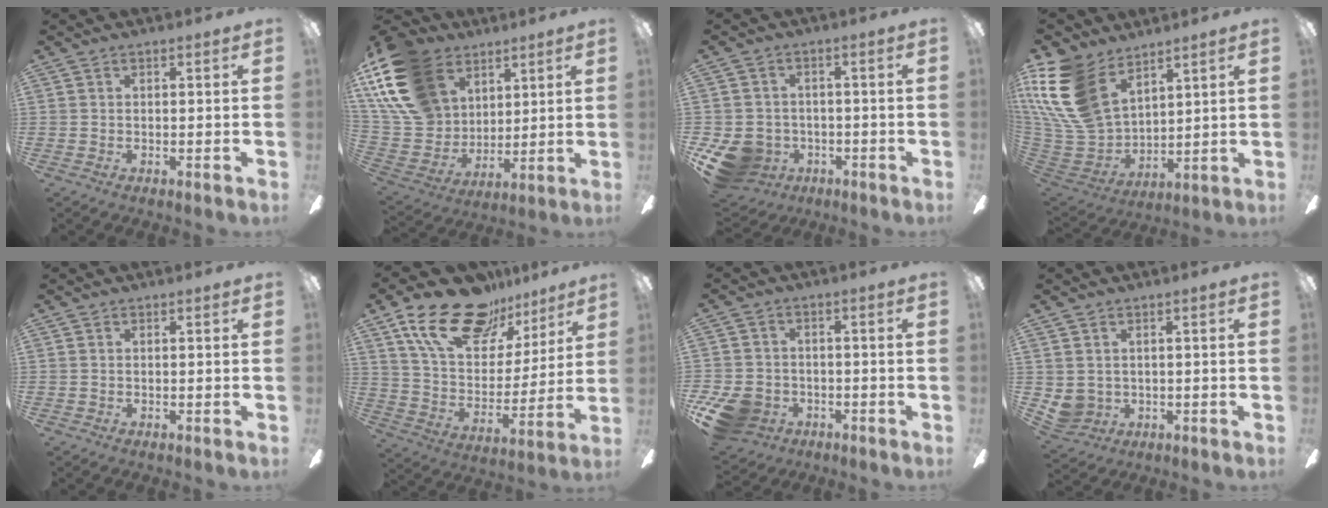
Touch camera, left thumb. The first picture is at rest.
{"total": 20.9, "force": [10.8, 14.7, 10.2], "torque": [-0.236, -0.038, 0.205]}
{"total": 9.0, "force": [-3.9, 7.6, 2.9], "torque": [-0.085, 0.019, -0.068]}
{"total": 21.1, "force": [10.8, 13.3, 12.3], "torque": [-0.294, -0.054, 0.198]}
{"total": 0.0}
{"total": 22.4, "force": [15.0, 11.8, 11.8], "torque": [-0.209, -0.077, 0.270]}
{"total": 9.8, "force": [-4.7, 7.5, 4.2], "torque": [-0.104, 0.027, -0.086]}
{"total": 4.0, "force": [1.0, 3.8, 0.7], "torque": [-0.037, -0.004, 0.019]}